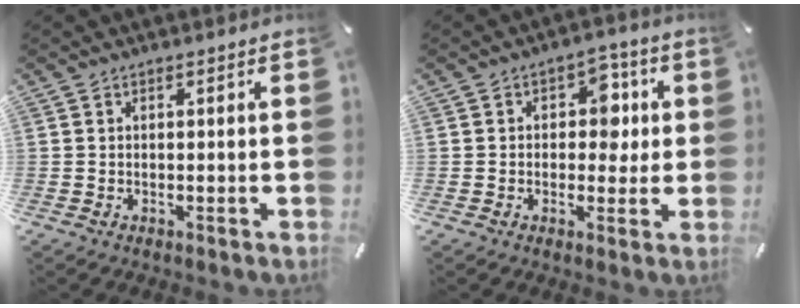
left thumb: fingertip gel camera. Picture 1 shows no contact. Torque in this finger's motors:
{"motor_torque": [0.75, 0.92, 0.41, -0.33, 0.02]}